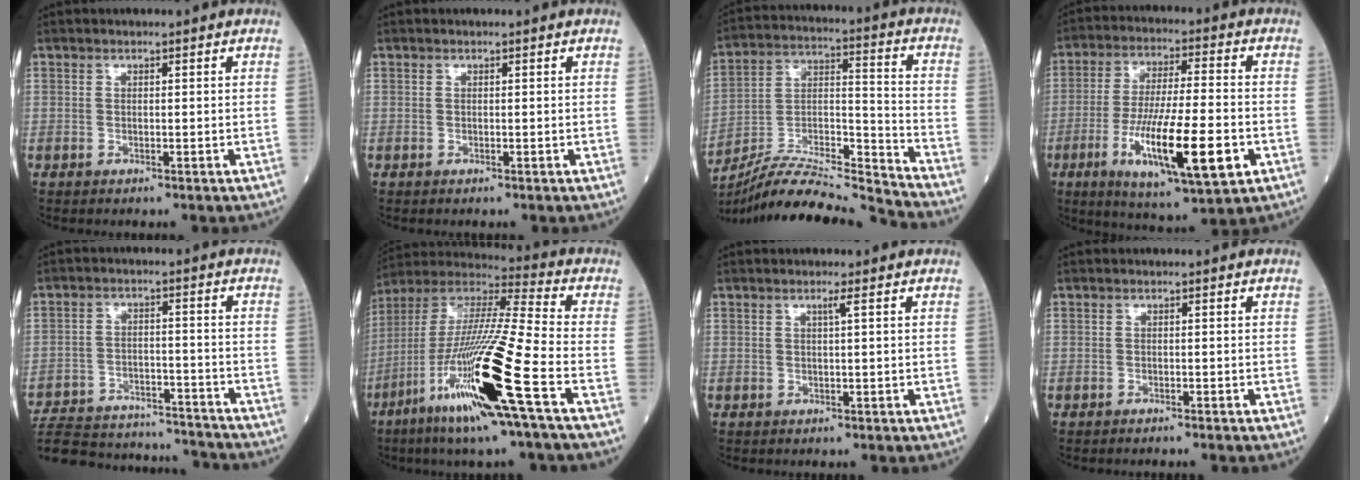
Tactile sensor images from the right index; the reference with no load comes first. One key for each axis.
{"total": 0.0}
{"total": 18.6, "fx": -17.9, "fy": -1.0, "fz": 5.1, "tx": -0.097, "ty": 0.020, "tz": -0.307}
{"total": 16.6, "fx": -5.4, "fy": 2.5, "fz": 15.5, "tx": -0.281, "ty": -0.023, "tz": -0.083}
{"total": 21.7, "fx": -20.6, "fy": 3.6, "fz": 6.0, "tx": -0.131, "ty": -0.008, "tz": -0.295}
{"total": 22.3, "fx": -9.1, "fy": 0.0, "fz": 20.3, "tx": -0.425, "ty": -0.046, "tz": -0.181}
{"total": 0.9, "fx": 0.3, "fy": -0.3, "fz": 0.8, "tx": -0.020, "ty": -0.002, "tz": 0.009}
{"total": 1.8, "fx": -1.7, "fy": 0.0, "fz": 0.7, "tx": -0.013, "ty": 0.000, "tz": -0.020}